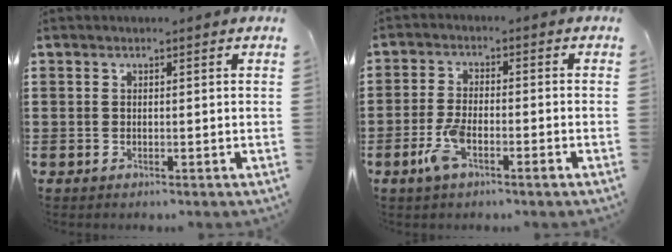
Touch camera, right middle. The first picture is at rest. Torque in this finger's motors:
{"motor_torque": [1.49, -0.64, 0.63, 0.13]}